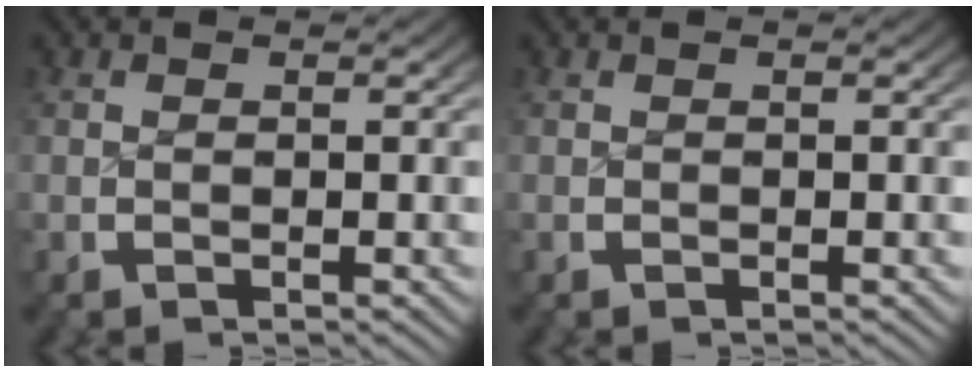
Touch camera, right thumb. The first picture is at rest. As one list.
[{"total": 0.0}]